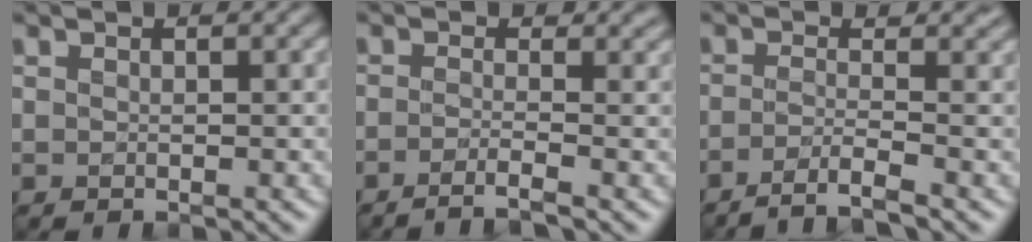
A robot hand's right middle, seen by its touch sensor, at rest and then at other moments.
{"total": 2.3, "force": [-1.3, 0.5, 1.8], "torque": [-0.023, -0.001, -0.039]}
{"total": 3.3, "force": [-1.9, 0.7, 2.6], "torque": [-0.039, 0.005, -0.052]}